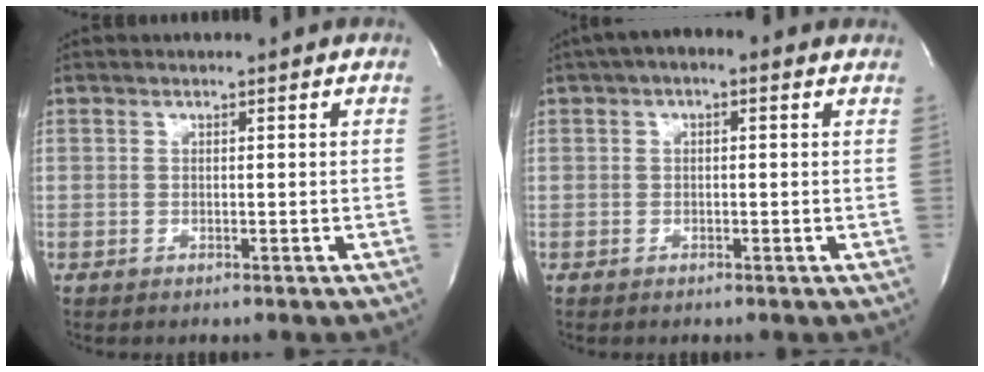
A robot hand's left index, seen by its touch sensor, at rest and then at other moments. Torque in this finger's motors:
{"motor_torque": [1.10, -1.04, 0.16, 0.07]}